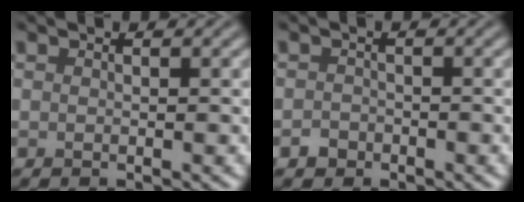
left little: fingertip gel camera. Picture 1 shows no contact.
{"total": 1.1, "force": [-0.7, 0.9, 0.2], "torque": [0.003, 0.001, -0.014]}